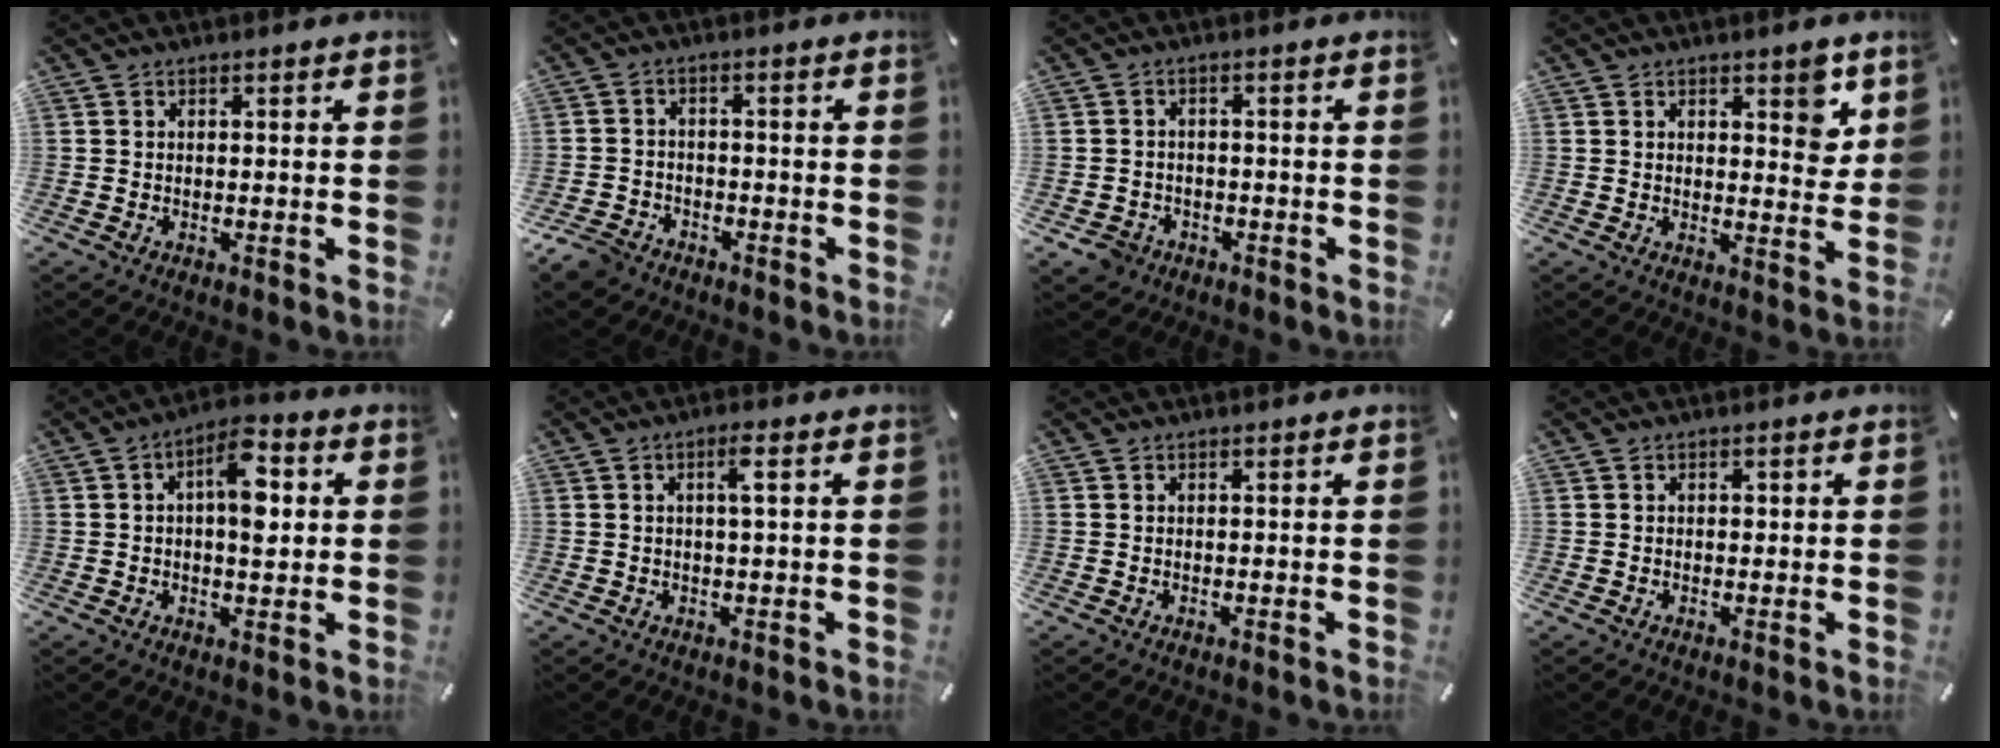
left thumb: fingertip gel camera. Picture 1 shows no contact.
{"total": 5.0, "force": [-3.8, 2.9, 1.3], "torque": [-0.036, 0.017, -0.079]}
{"total": 4.2, "force": [-2.5, 3.3, 1.0], "torque": [-0.028, 0.011, -0.050]}
{"total": 5.8, "force": [3.3, 3.1, 3.7], "torque": [-0.031, -0.020, 0.051]}
{"total": 9.3, "force": [1.6, 4.5, 8.0], "torque": [-0.110, 0.001, 0.022]}
{"total": 3.4, "force": [0.7, 0.5, 3.3], "torque": [-0.058, 0.001, 0.007]}
{"total": 0.0}
{"total": 0.8, "force": [0.0, 0.8, 0.4], "torque": [0.000, 0.001, -0.003]}